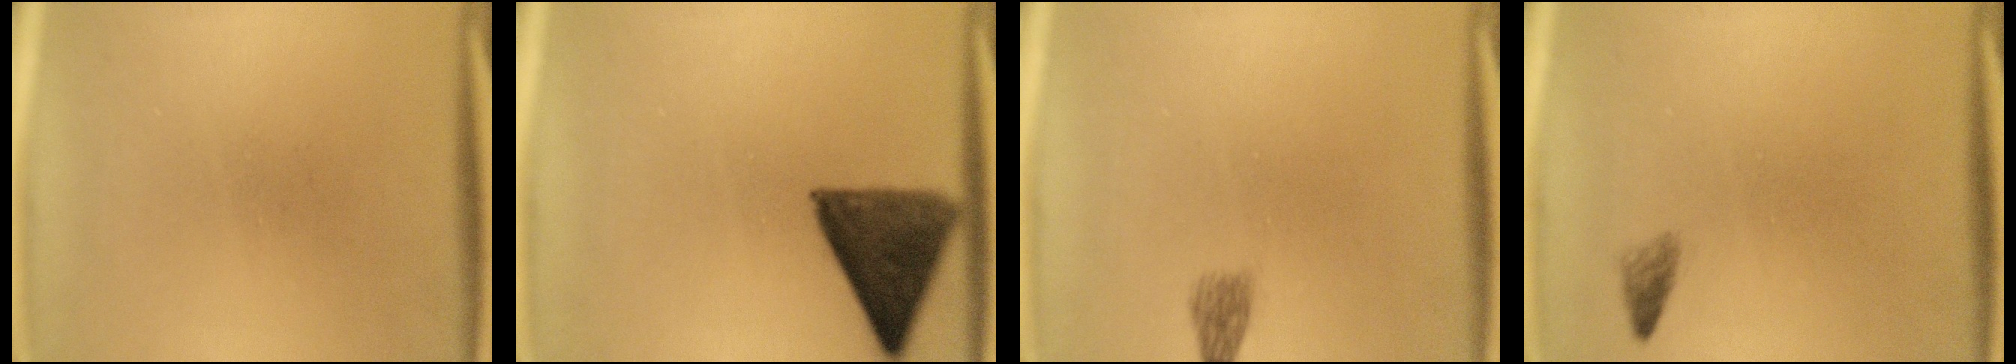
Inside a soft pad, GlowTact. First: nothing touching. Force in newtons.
{"total": 11.1}
{"total": 1.9}
{"total": 1.1}